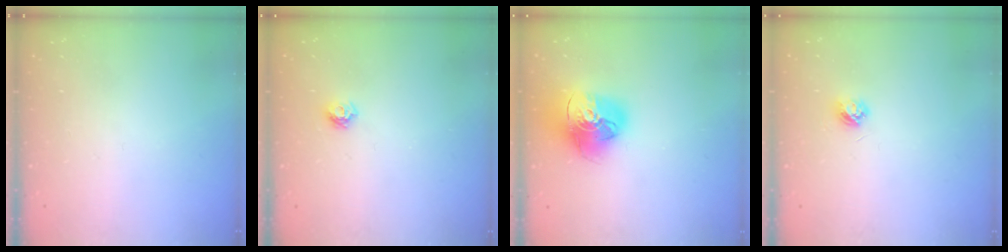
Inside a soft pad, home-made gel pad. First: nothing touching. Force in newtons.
{"total": 4.9, "press": 4.8, "slide": 0.6}
{"total": 18.3, "press": 18.2, "slide": 2.0}
{"total": 3.6, "press": 3.5, "slide": 0.4}